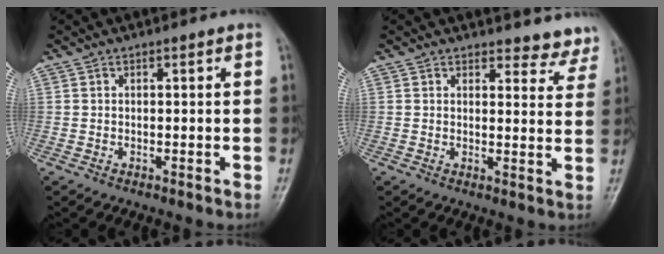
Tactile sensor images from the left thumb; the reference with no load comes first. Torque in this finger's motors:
{"motor_torque": [-0.04, 0.07, 0.03, -0.12, 0.04]}